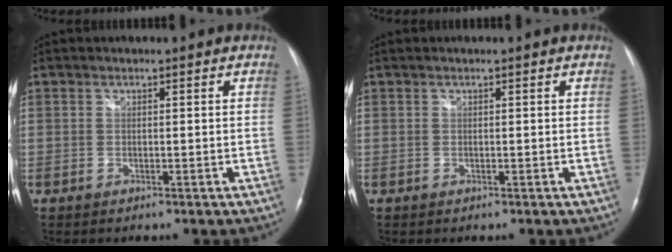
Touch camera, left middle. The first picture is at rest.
{"total": 0.0}